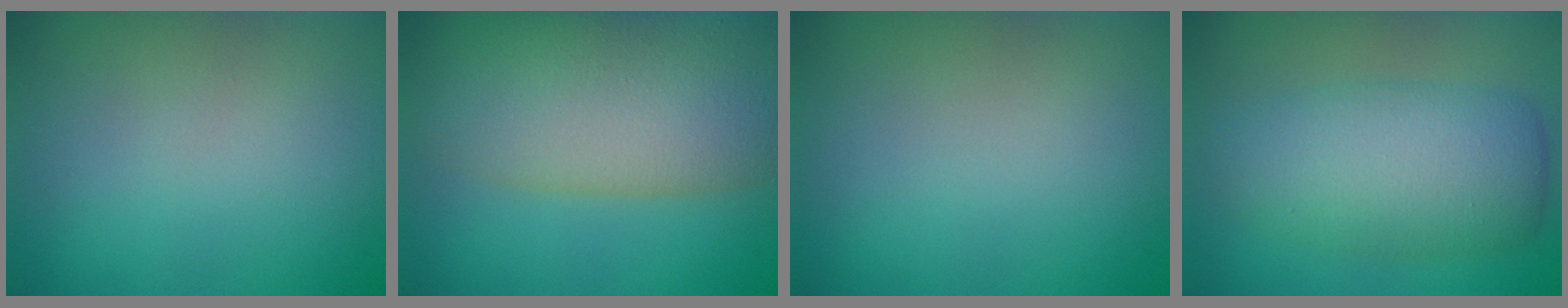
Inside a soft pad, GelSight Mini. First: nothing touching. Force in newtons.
{"total": 11.4, "press": 11.4, "slide": 1.0}
{"total": 0.0}
{"total": 7.0, "press": 7.0, "slide": 0.1}